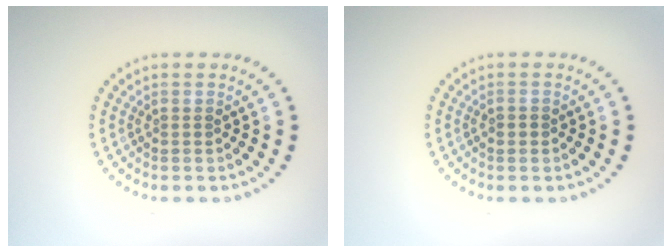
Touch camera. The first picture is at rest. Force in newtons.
{"total": 1.1, "press": 1.1, "slide": 0.1}